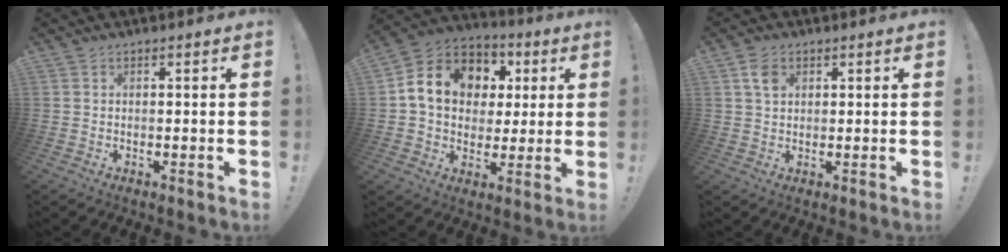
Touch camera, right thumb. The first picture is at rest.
{"total": 14.8, "force": [4.0, 11.9, 7.9], "torque": [-0.118, -0.007, 0.079]}
{"total": 4.0, "force": [1.7, 2.8, 2.4], "torque": [-0.040, 0.001, 0.030]}